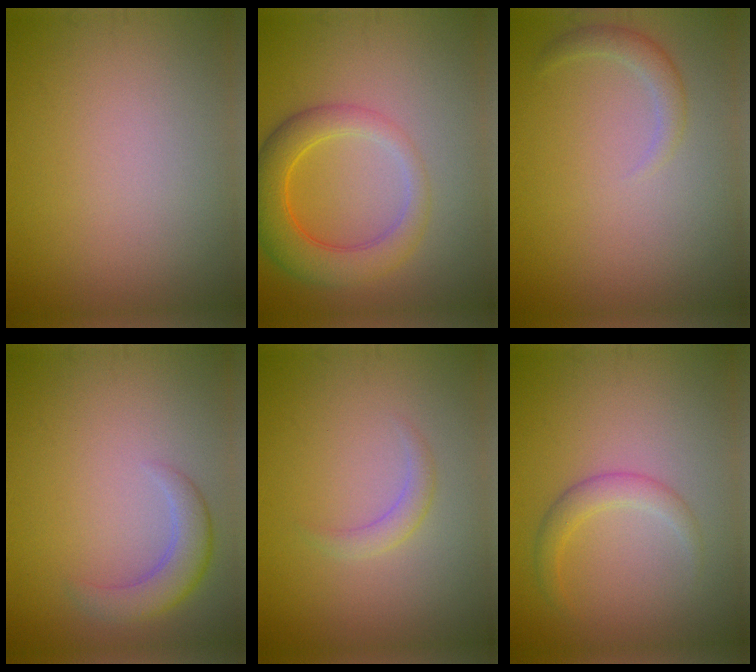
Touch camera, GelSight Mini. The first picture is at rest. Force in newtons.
{"total": 5.4, "press": 5.4, "slide": 0.2}
{"total": 1.5, "press": 1.5, "slide": 0.1}
{"total": 3.0, "press": 3.0, "slide": 0.1}
{"total": 1.4, "press": 1.4, "slide": 0.1}
{"total": 1.5, "press": 1.5, "slide": 0.1}